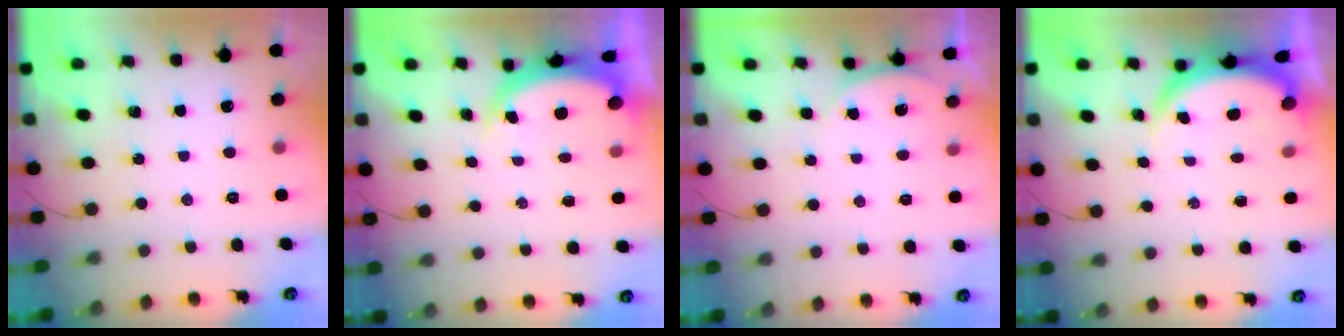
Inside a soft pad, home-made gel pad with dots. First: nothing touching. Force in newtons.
{"total": 4.6, "press": 4.5, "slide": 0.2}
{"total": 2.7, "press": 2.3, "slide": 1.4}
{"total": 4.0, "press": 4.0, "slide": 0.2}